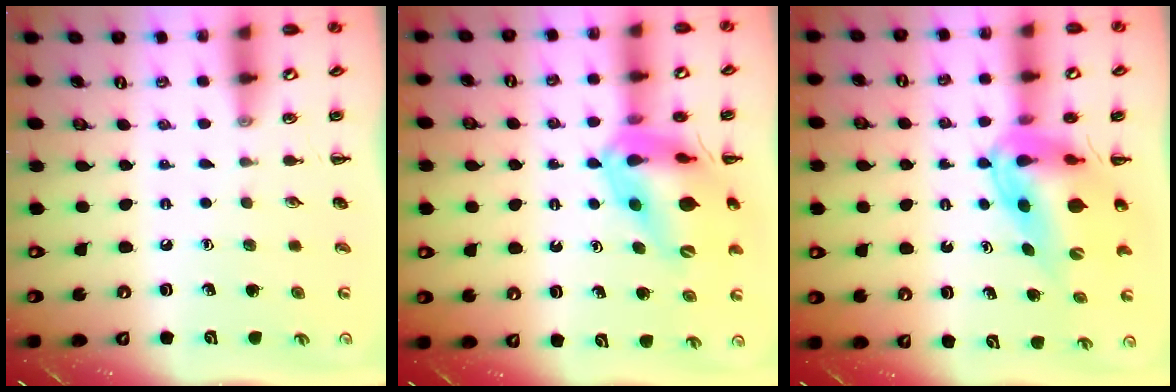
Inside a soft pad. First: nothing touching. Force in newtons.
{"total": 17.3, "press": 16.9, "slide": 3.8}
{"total": 14.3, "press": 13.6, "slide": 4.4}